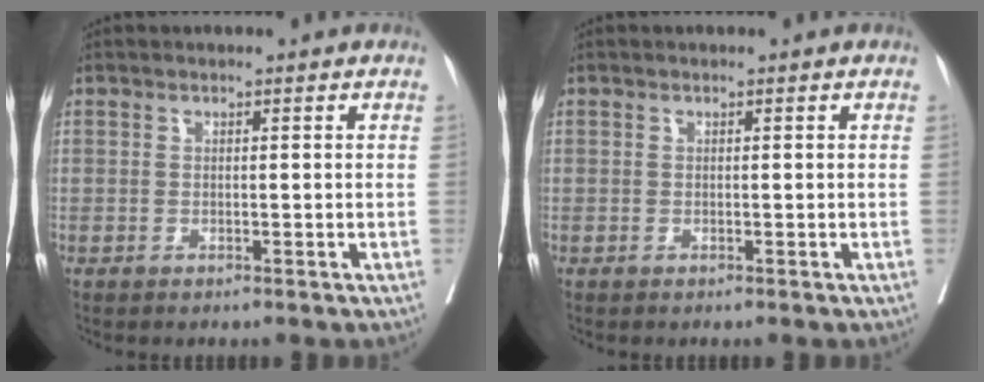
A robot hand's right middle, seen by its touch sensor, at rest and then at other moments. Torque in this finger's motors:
{"motor_torque": [0.00, 0.00, -0.03, -0.09]}